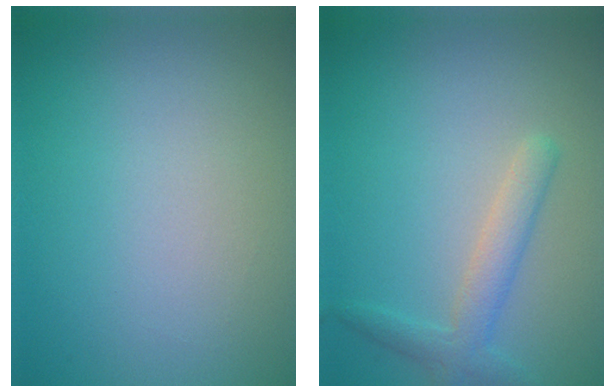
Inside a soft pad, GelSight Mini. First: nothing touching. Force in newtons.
{"total": 2.6, "press": 2.6, "slide": 0.1}